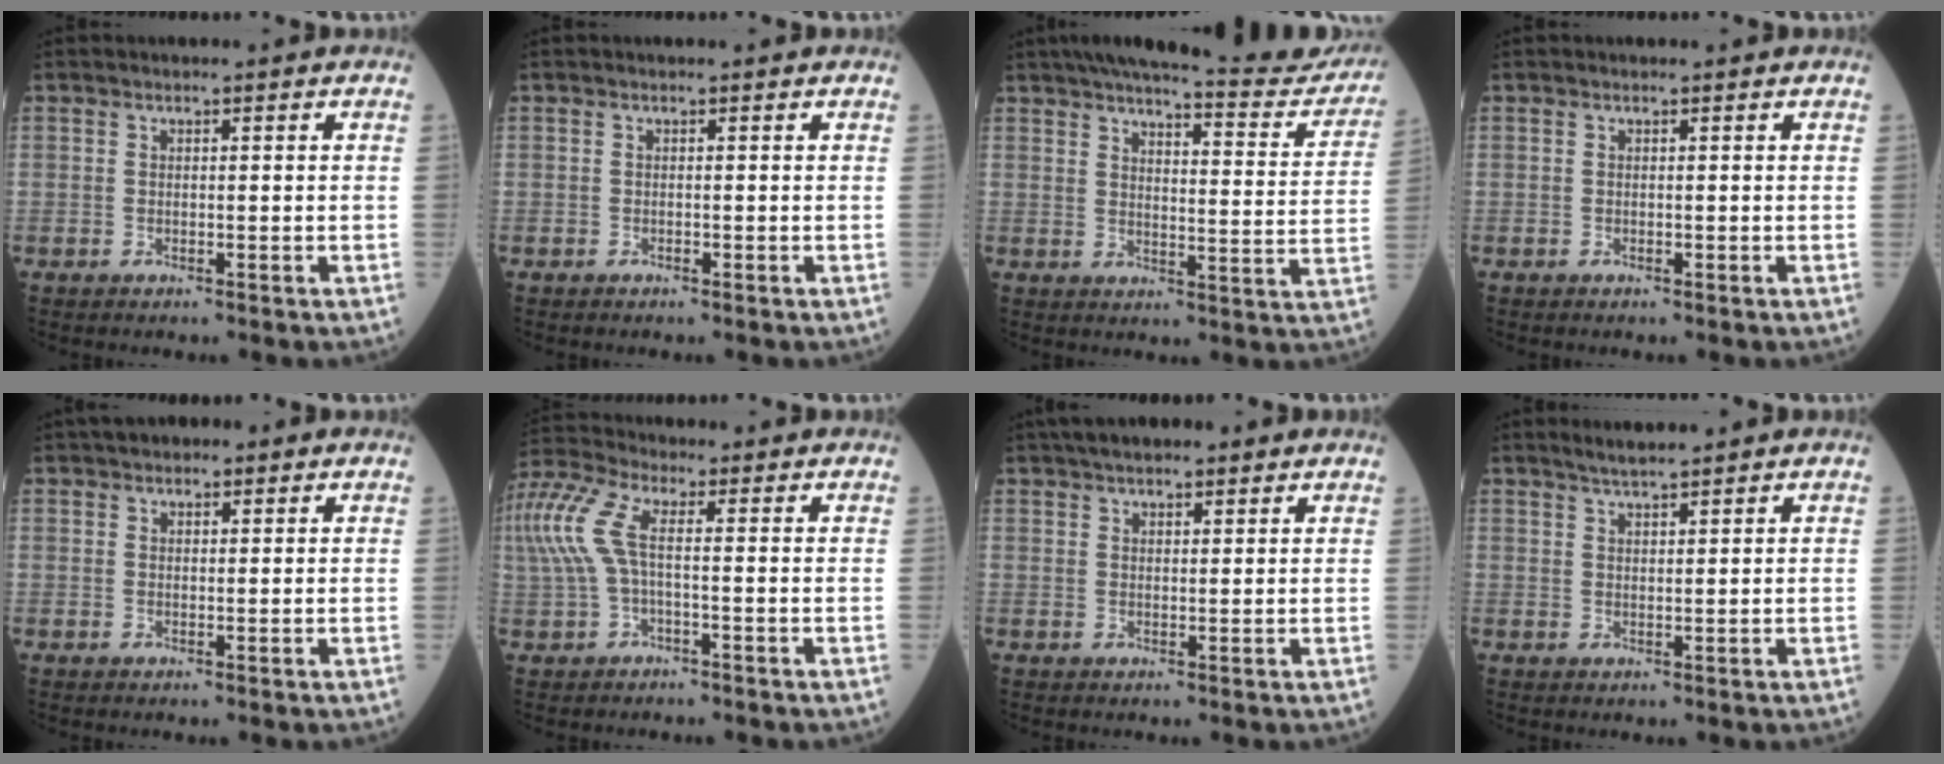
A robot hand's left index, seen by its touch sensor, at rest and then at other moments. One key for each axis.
{"total": 0.0}
{"total": 21.0, "fx": 19.1, "fy": 2.8, "fz": 8.4, "tx": -0.108, "ty": -0.046, "tz": 0.223}
{"total": 0.0}
{"total": 2.7, "fx": 1.8, "fy": 1.4, "fz": 1.5, "tx": -0.024, "ty": 0.015, "tz": 0.022}
{"total": 10.6, "fx": 1.5, "fy": 3.9, "fz": 9.8, "tx": -0.250, "ty": 0.043, "tz": 0.026}
{"total": 5.8, "fx": 4.6, "fy": 1.6, "fz": 3.2, "tx": -0.046, "ty": 0.032, "tz": 0.072}
{"total": 2.9, "fx": 2.6, "fy": 0.0, "fz": 1.2, "tx": -0.027, "ty": 0.008, "tz": 0.049}